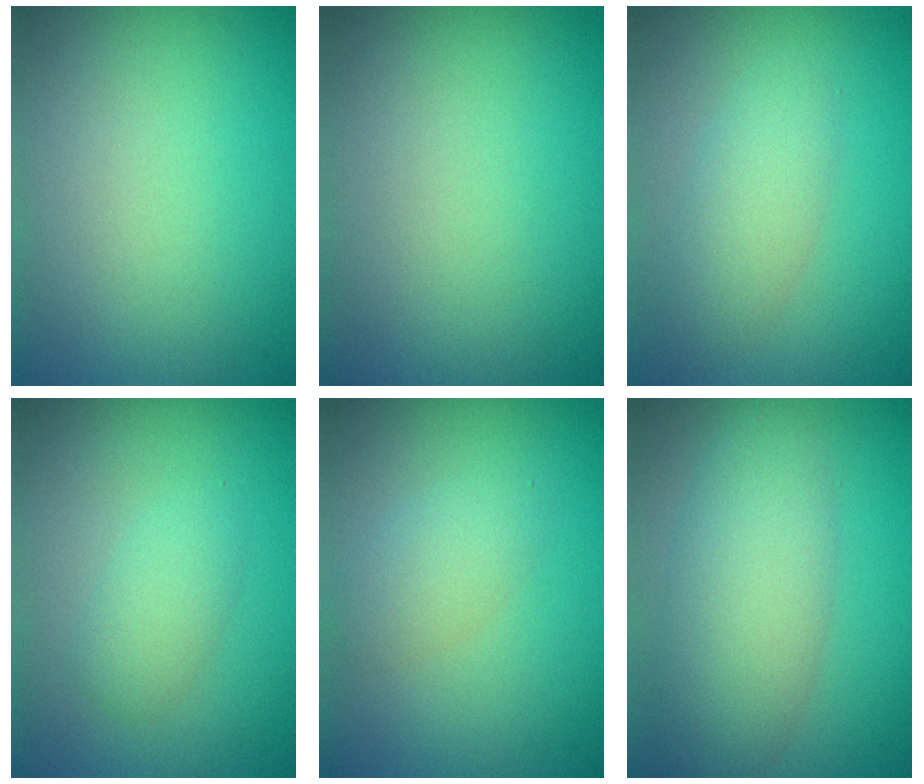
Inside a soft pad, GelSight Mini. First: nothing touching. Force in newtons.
{"total": 0.0}
{"total": 3.0, "press": 3.0, "slide": 0.2}
{"total": 2.0, "press": 2.0, "slide": 0.0}
{"total": 2.1, "press": 2.1, "slide": 0.0}
{"total": 5.7, "press": 5.7, "slide": 0.1}